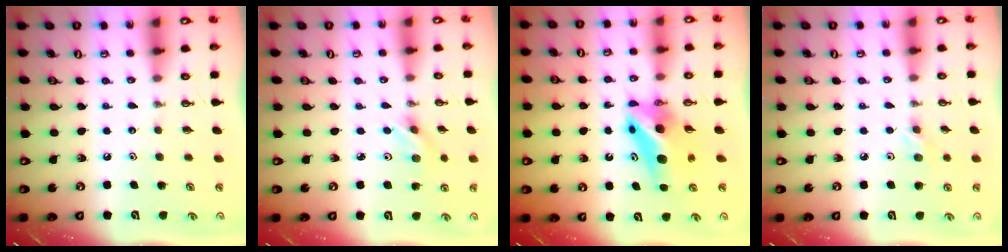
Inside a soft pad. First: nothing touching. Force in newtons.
{"total": 2.9, "press": 2.8, "slide": 0.8}
{"total": 8.4, "press": 8.4, "slide": 0.6}
{"total": 5.9, "press": 5.8, "slide": 0.8}